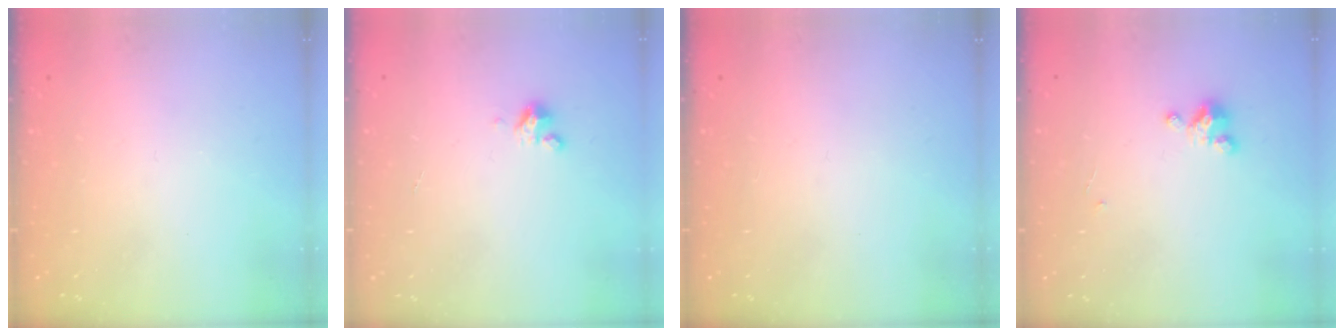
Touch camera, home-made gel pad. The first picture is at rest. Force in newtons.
{"total": 3.4, "press": 3.4, "slide": 0.3}
{"total": 0.0}
{"total": 2.7, "press": 2.7, "slide": 0.3}